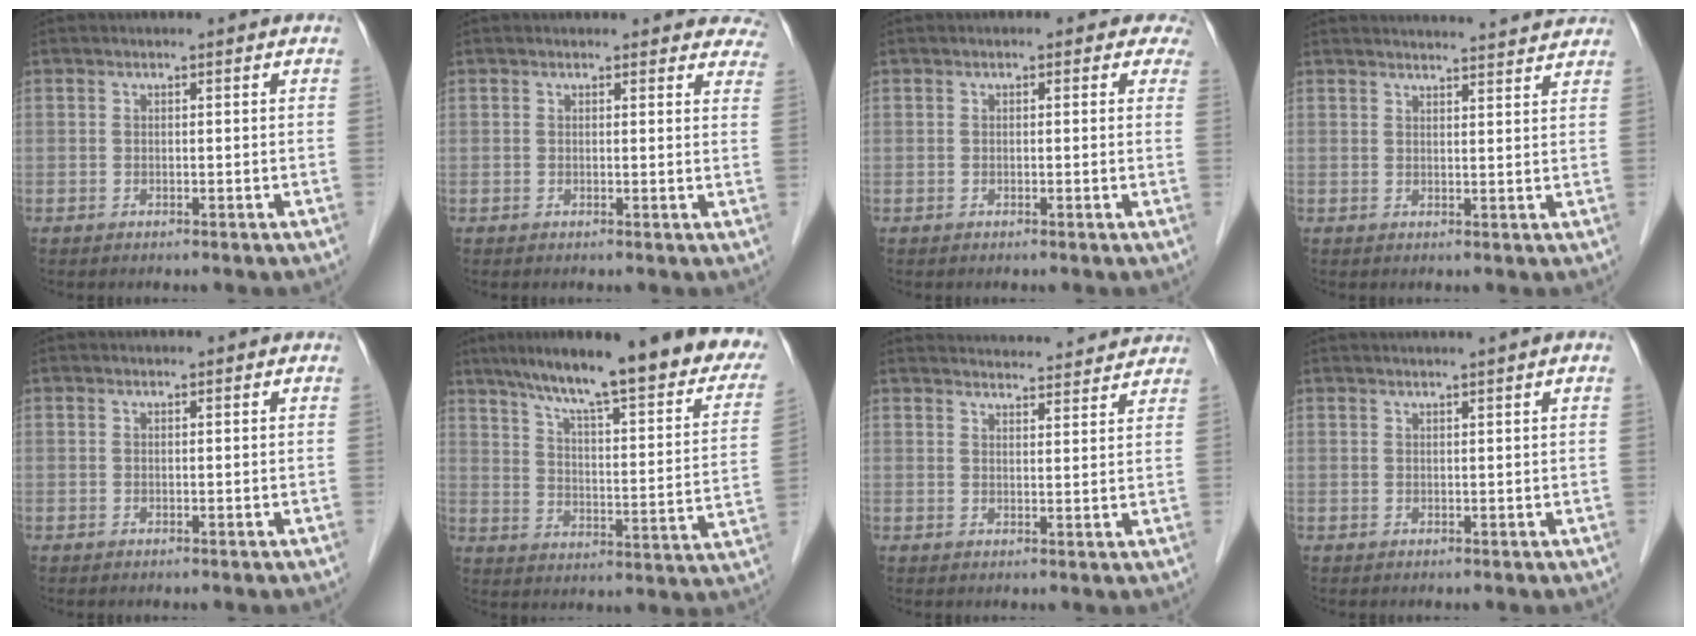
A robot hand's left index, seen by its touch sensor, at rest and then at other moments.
{"total": 9.3, "force": [8.6, 3.1, 1.5], "torque": [0.026, -0.006, 0.065]}
{"total": 2.7, "force": [1.8, 1.6, 1.1], "torque": [0.012, 0.002, 0.004]}
{"total": 12.1, "force": [11.9, 0.2, 2.6], "torque": [-0.025, 0.008, 0.132]}
{"total": 0.0}
{"total": 26.4, "force": [21.3, 4.1, 15.2], "torque": [-0.217, -0.025, 0.277]}
{"total": 14.0, "force": [13.6, 1.5, 2.8], "torque": [-0.029, 0.024, 0.170]}
{"total": 3.0, "force": [2.4, -0.7, 1.6], "torque": [-0.019, 0.017, 0.038]}